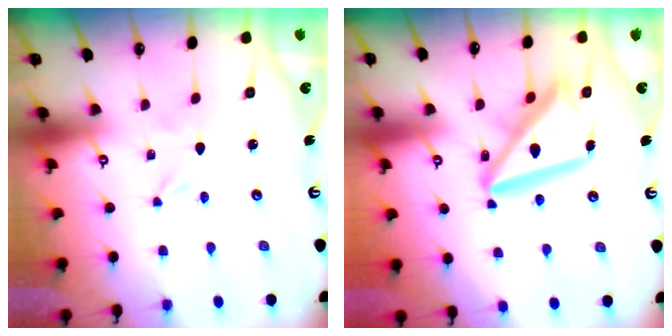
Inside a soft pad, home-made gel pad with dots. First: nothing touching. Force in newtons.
{"total": 17.1, "press": 17.0, "slide": 2.2}